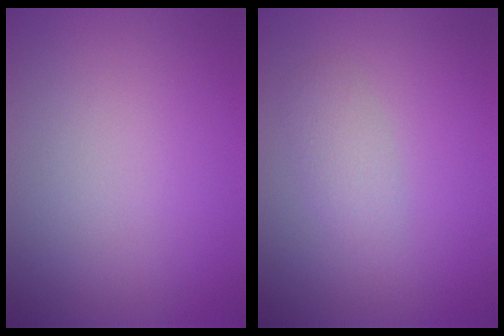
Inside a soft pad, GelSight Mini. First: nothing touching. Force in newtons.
{"total": 1.8, "press": 1.8, "slide": 0.0}